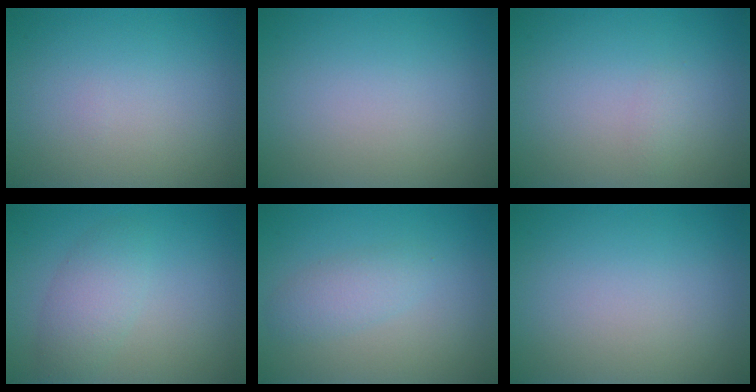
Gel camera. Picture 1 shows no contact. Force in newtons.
{"total": 0.0}
{"total": 0.6, "press": 0.6, "slide": 0.0}
{"total": 2.8, "press": 2.8, "slide": 0.1}
{"total": 2.0, "press": 2.0, "slide": 0.1}
{"total": 0.0}